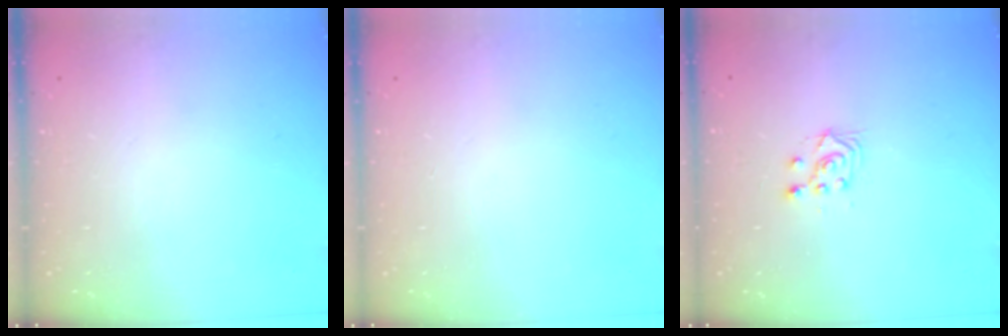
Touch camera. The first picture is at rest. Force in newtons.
{"total": 0.0}
{"total": 5.0, "press": 5.0, "slide": 0.8}